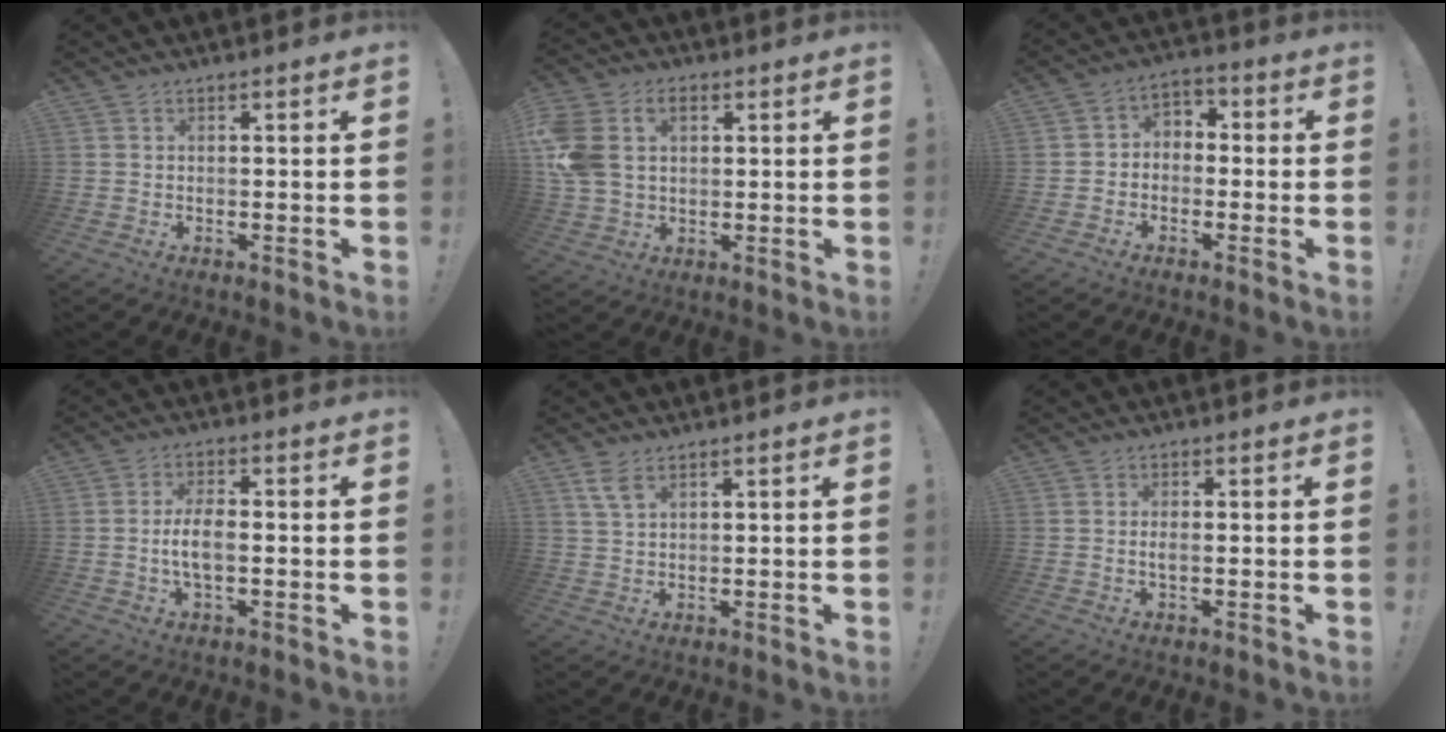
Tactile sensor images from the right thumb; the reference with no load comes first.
{"total": 11.8, "force": [3.2, 8.5, 7.4], "torque": [-0.163, -0.004, 0.062]}
{"total": 5.1, "force": [-2.6, 4.0, 1.7], "torque": [-0.031, 0.029, -0.044]}
{"total": 6.3, "force": [-1.2, 2.6, 5.7], "torque": [-0.125, 0.004, -0.022]}
{"total": 4.4, "force": [2.7, 1.6, 3.1], "torque": [-0.057, -0.010, 0.050]}
{"total": 1.7, "force": [-0.3, 0.6, 1.5], "torque": [-0.029, 0.002, -0.006]}